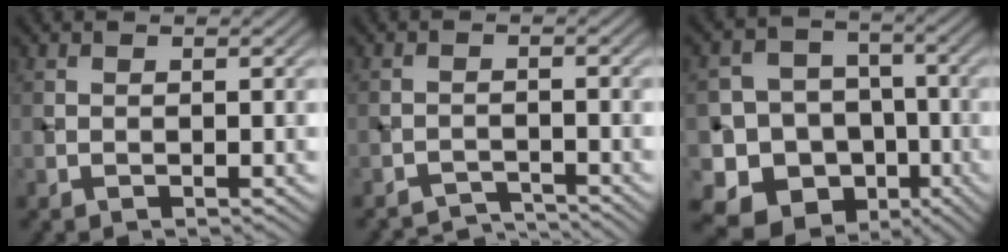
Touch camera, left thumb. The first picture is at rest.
{"total": 2.8, "force": [-2.8, 0.3, 0.4], "torque": [-0.002, 0.001, -0.052]}
{"total": 14.3, "force": [-5.9, 12.4, 4.2], "torque": [-0.122, -0.028, -0.114]}